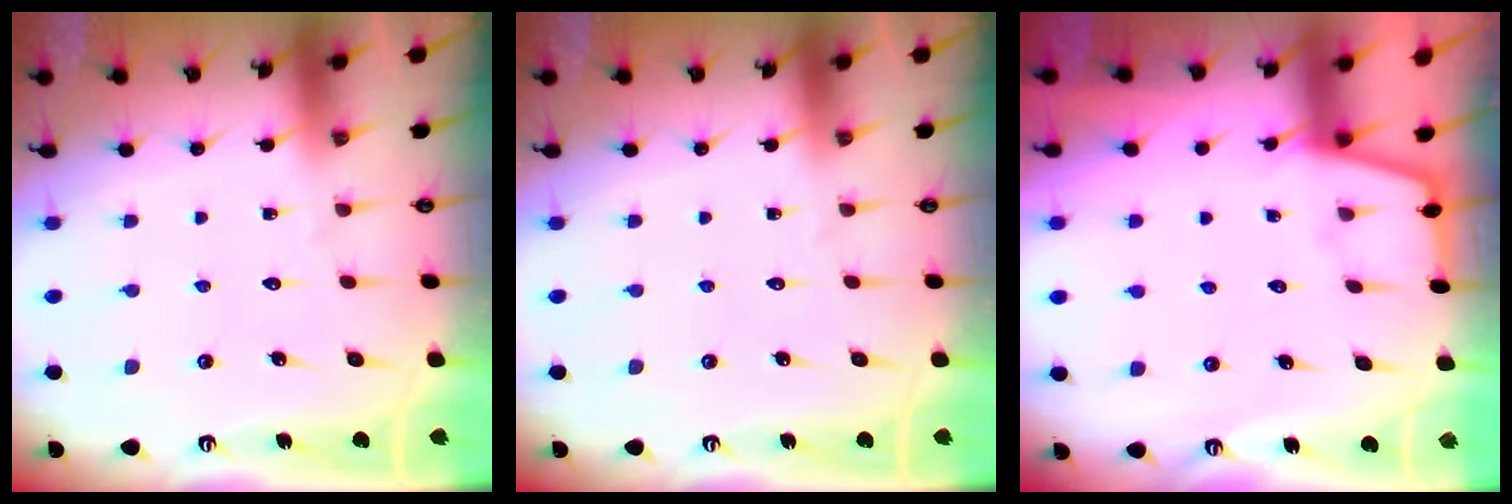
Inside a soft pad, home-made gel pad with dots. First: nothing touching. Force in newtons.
{"total": 0.0}
{"total": 2.3, "press": 2.3, "slide": 0.4}